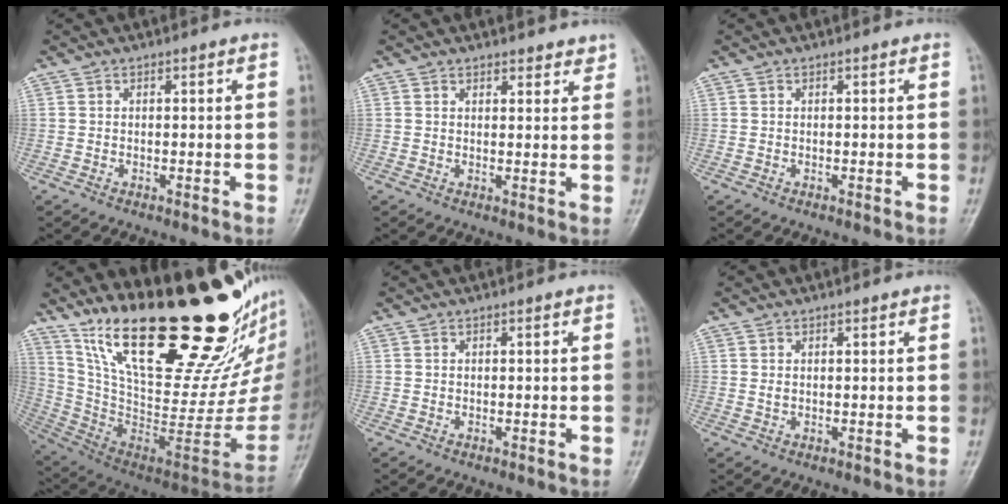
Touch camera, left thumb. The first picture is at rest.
{"total": 3.5, "force": [3.1, 1.5, 0.7], "torque": [0.021, -0.015, 0.033]}
{"total": 0.0}
{"total": 36.5, "force": [23.7, 12.3, 24.8], "torque": [-0.335, -0.109, 0.391]}
{"total": 0.0}
{"total": 0.9, "force": [0.4, 0.6, 0.5], "torque": [-0.004, -0.003, 0.007]}